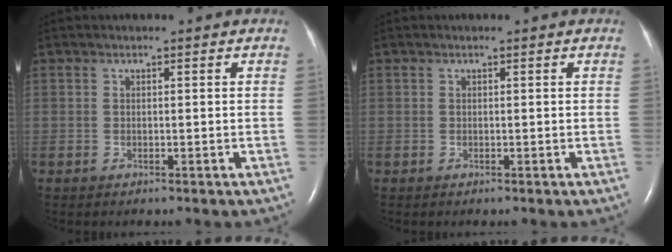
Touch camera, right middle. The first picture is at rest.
{"total": 0.0}